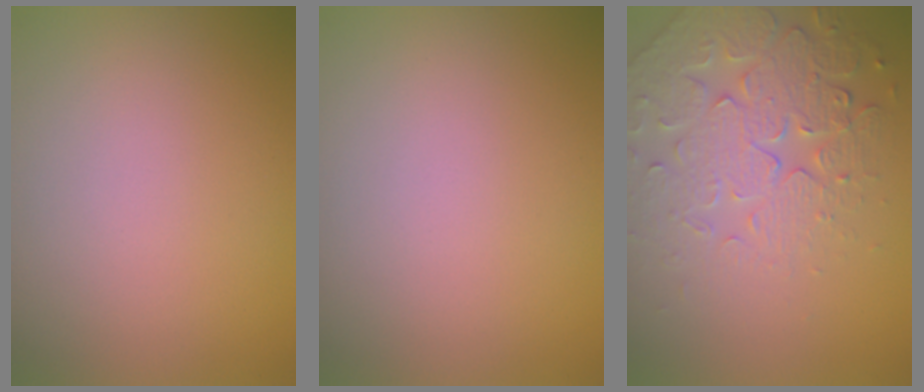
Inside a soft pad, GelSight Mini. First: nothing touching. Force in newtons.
{"total": 0.0}
{"total": 5.5, "press": 5.0, "slide": 2.1}